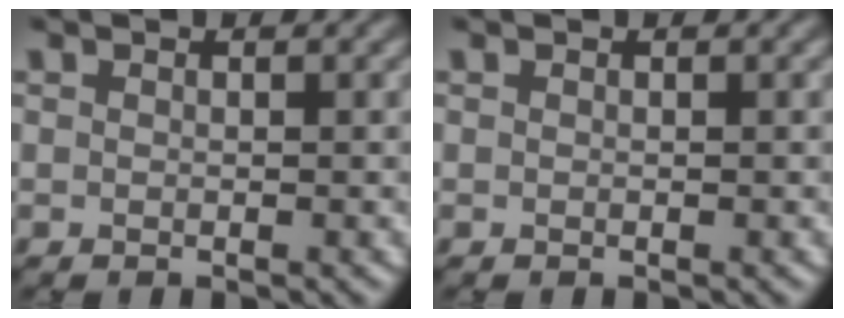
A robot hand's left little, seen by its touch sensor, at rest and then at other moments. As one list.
[{"total": 0.0}]